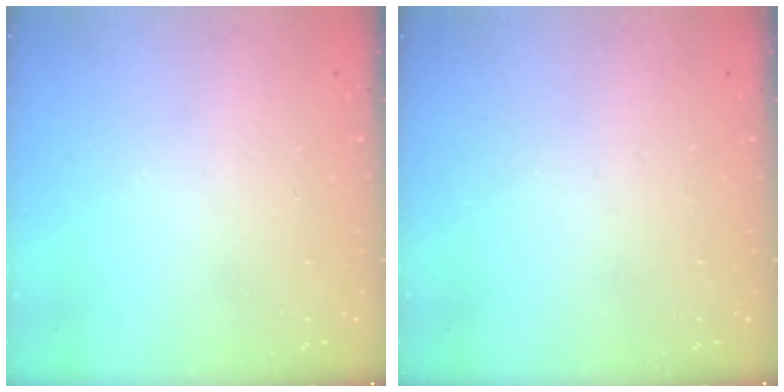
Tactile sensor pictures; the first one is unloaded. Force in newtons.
{"total": 0.0}